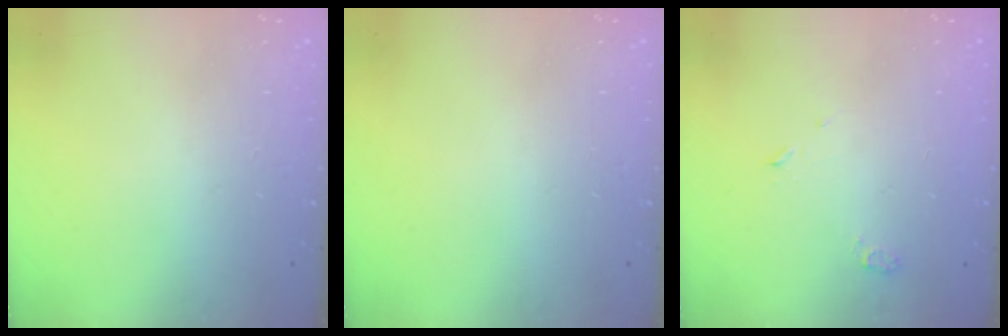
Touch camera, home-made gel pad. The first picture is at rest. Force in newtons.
{"total": 0.0}
{"total": 2.8, "press": 2.7, "slide": 0.7}